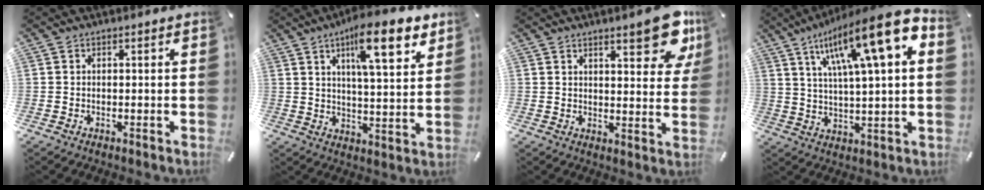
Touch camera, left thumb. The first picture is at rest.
{"total": 15.2, "force": [8.6, 4.7, 11.6], "torque": [-0.166, -0.038, 0.133]}
{"total": 12.6, "force": [7.6, 4.6, 9.0], "torque": [-0.104, -0.047, 0.122]}
{"total": 18.2, "force": [9.0, 3.5, 15.4], "torque": [-0.277, -0.038, 0.138]}